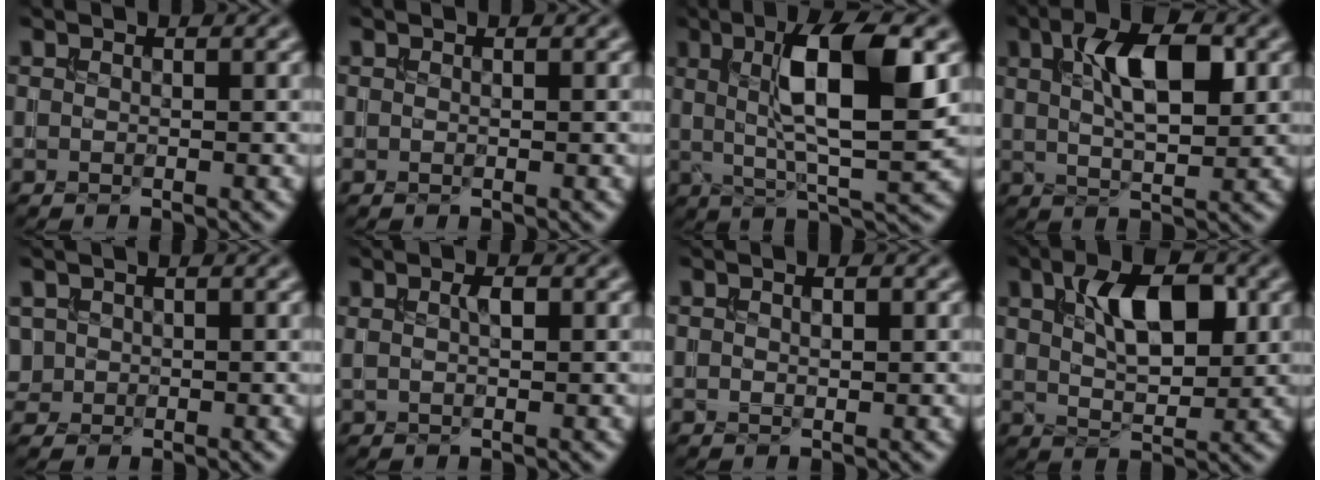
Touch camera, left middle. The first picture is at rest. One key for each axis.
{"total": 0.0}
{"total": 9.6, "fx": 2.3, "fy": 2.6, "fz": 9.0, "tx": -0.145, "ty": 0.002, "tz": 0.038}
{"total": 7.3, "fx": 2.3, "fy": 3.0, "fz": 6.3, "tx": -0.106, "ty": 0.007, "tz": 0.038}
{"total": 1.4, "fx": 0.3, "fy": 1.4, "fz": 0.3, "tx": -0.003, "ty": -0.004, "tz": 0.008}
{"total": 1.5, "fx": 0.5, "fy": 0.5, "fz": 1.3, "tx": -0.028, "ty": 0.000, "tz": 0.008}
{"total": 1.1, "fx": 0.3, "fy": 0.6, "fz": 0.9, "tx": -0.012, "ty": 0.000, "tz": 0.005}
{"total": 6.9, "fx": 2.3, "fy": 3.3, "fz": 5.6, "tx": -0.097, "ty": 0.006, "tz": 0.038}